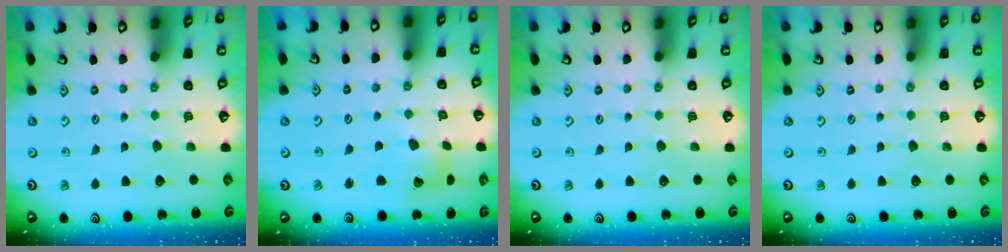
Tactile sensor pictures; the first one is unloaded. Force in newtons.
{"total": 7.4, "press": 7.4, "slide": 1.0}
{"total": 0.0}
{"total": 0.0}